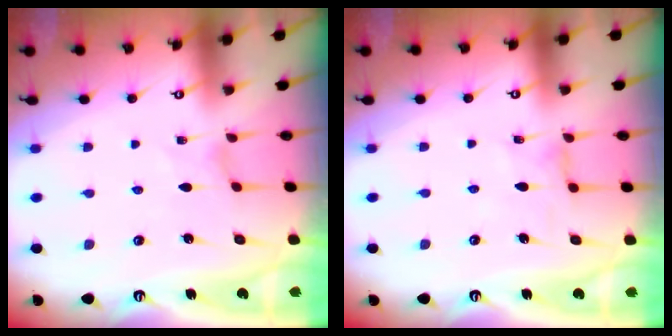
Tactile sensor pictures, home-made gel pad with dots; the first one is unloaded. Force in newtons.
{"total": 1.7, "press": 1.7, "slide": 0.3}